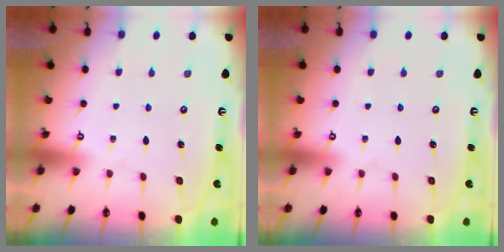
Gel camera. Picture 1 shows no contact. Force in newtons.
{"total": 0.0}